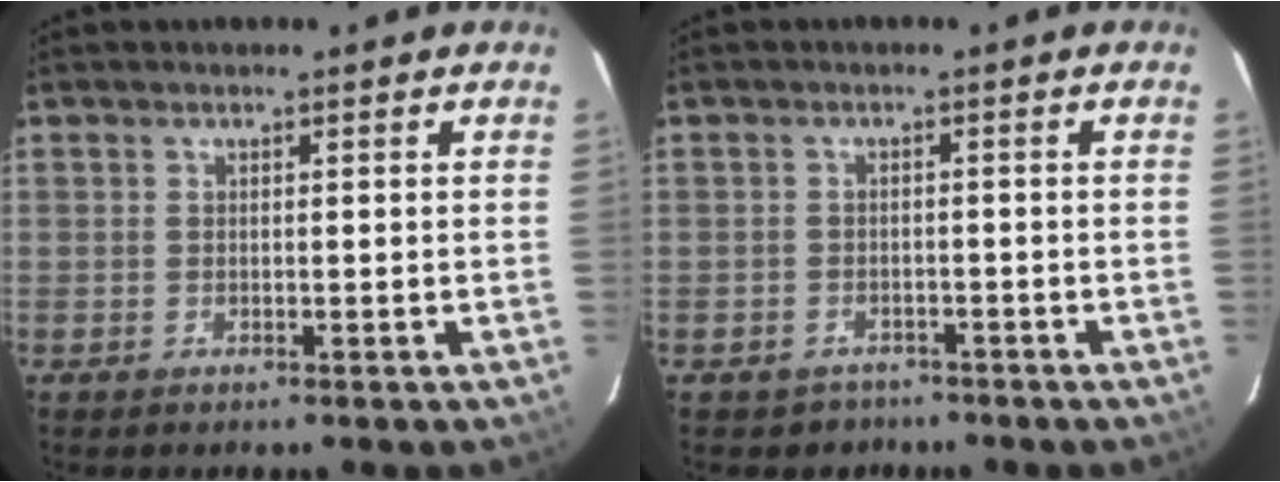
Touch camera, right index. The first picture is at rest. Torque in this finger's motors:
{"motor_torque": [0.24, -0.13, 0.00, -0.01]}